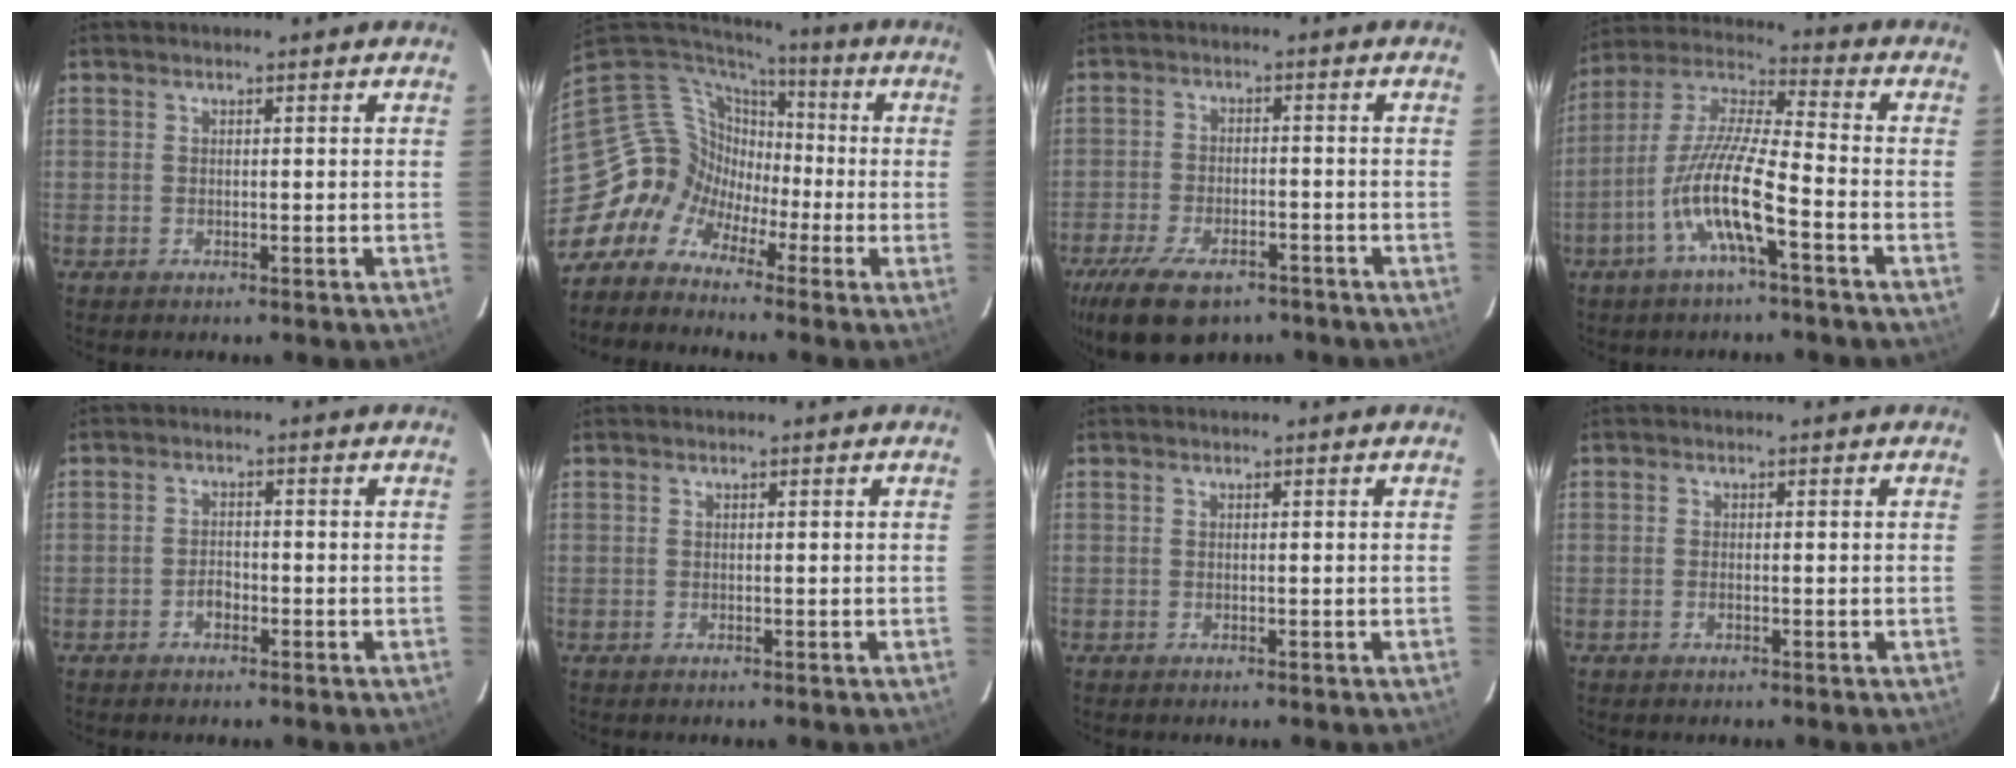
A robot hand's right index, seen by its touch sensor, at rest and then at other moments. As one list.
[{"total": 9.0, "force": [-4.7, 7.7, 0.9], "torque": [-0.024, 0.039, -0.116]}, {"total": 14.7, "force": [-9.9, 7.0, 8.3], "torque": [-0.193, -0.026, -0.162]}, {"total": 12.6, "force": [-5.5, 1.6, 11.2], "torque": [-0.227, -0.001, -0.109]}, {"total": 2.0, "force": [-1.2, 1.3, 0.9], "torque": [-0.016, 0.006, -0.020]}, {"total": 0.0}, {"total": 0.0}, {"total": 0.7, "force": [-0.3, 0.3, 0.5], "torque": [-0.011, 0.000, -0.006]}]